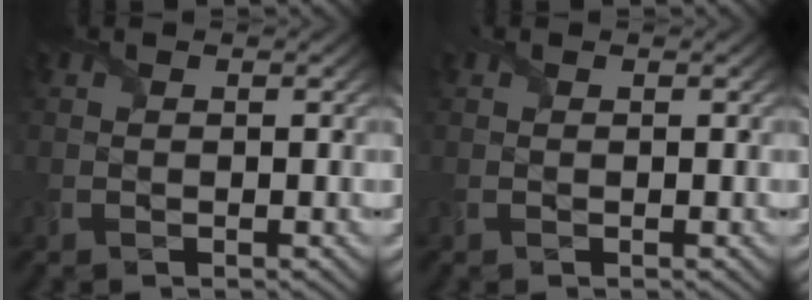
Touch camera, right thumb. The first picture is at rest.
{"total": 0.0}